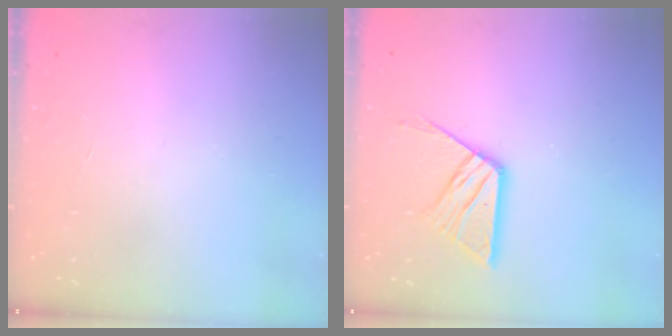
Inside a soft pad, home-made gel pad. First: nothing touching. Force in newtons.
{"total": 12.2, "press": 12.2, "slide": 1.0}